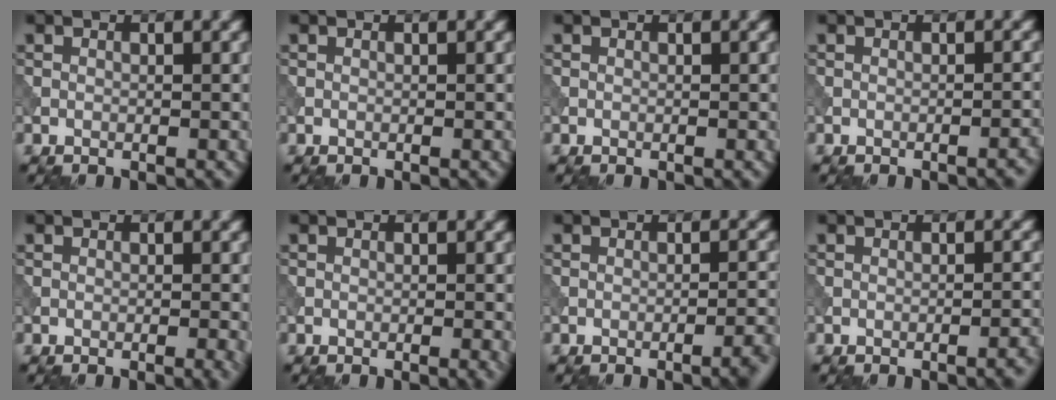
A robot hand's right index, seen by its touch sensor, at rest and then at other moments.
{"total": 0.0}
{"total": 0.0}
{"total": 1.3, "force": [-0.8, 0.3, 1.0], "torque": [-0.009, 0.005, -0.015]}
{"total": 1.2, "force": [-0.4, 0.3, 1.1], "torque": [-0.011, 0.000, -0.008]}
{"total": 0.9, "force": [-0.3, 0.2, 0.8], "torque": [-0.009, -0.001, -0.007]}
{"total": 2.9, "force": [-1.7, 0.6, 2.3], "torque": [-0.024, 0.010, -0.032]}
{"total": 1.7, "force": [-0.9, 0.4, 1.3], "torque": [-0.009, 0.006, -0.016]}